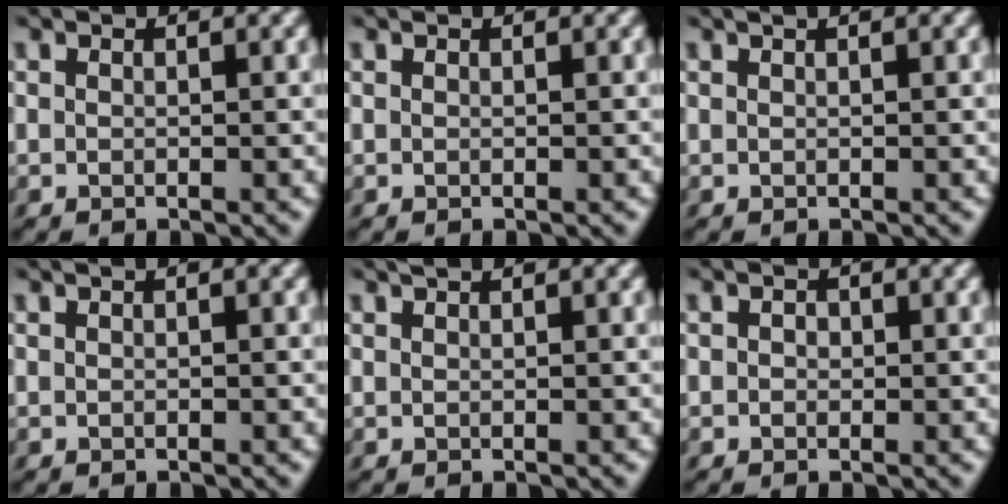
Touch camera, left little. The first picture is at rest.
{"total": 0.0}
{"total": 1.3, "force": [0.9, 0.4, 0.9], "torque": [-0.004, 0.009, 0.005]}
{"total": 0.9, "force": [0.5, 0.3, 0.7], "torque": [-0.006, 0.003, 0.006]}
{"total": 1.0, "force": [0.9, 0.0, 0.5], "torque": [-0.001, 0.005, 0.013]}
{"total": 1.0, "force": [-0.2, 0.9, 0.5], "torque": [-0.010, 0.002, -0.003]}